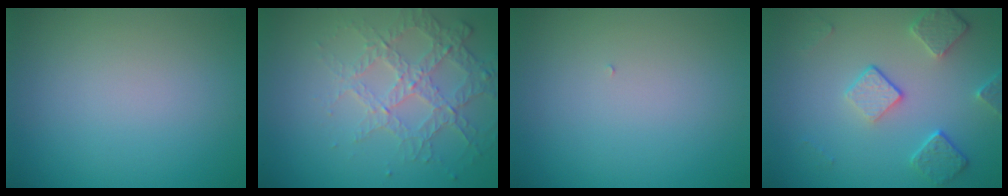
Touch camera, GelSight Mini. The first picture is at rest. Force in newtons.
{"total": 4.0, "press": 3.1, "slide": 2.5}
{"total": 0.0}
{"total": 4.1, "press": 3.2, "slide": 2.7}